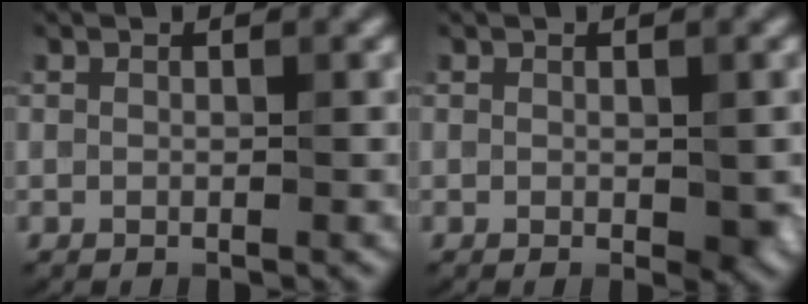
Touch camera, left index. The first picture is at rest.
{"total": 2.1, "force": [-0.3, 1.1, 1.8], "torque": [-0.023, -0.007, 0.001]}